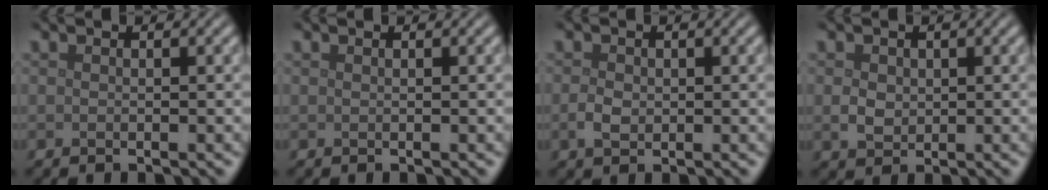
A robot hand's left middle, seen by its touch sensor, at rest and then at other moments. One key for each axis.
{"total": 0.0}
{"total": 1.5, "fx": -0.2, "fy": 1.1, "fz": 1.0, "tx": -0.022, "ty": -0.002, "tz": -0.006}
{"total": 1.7, "fx": 0.2, "fy": 1.5, "fz": 0.9, "tx": -0.018, "ty": -0.004, "tz": 0.001}